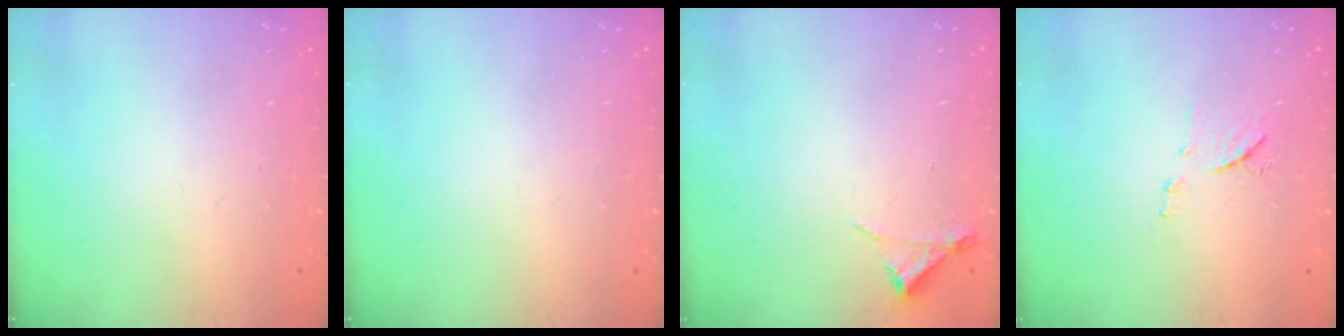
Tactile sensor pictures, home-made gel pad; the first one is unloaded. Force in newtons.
{"total": 0.0}
{"total": 3.0, "press": 2.9, "slide": 0.5}
{"total": 7.2, "press": 7.1, "slide": 0.5}